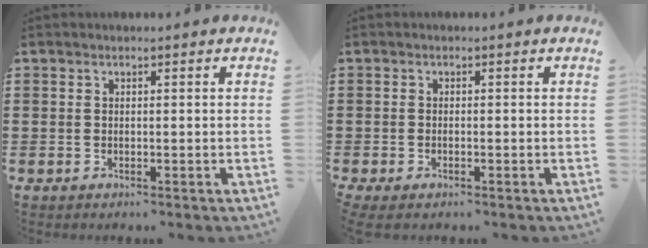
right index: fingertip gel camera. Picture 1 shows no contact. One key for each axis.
{"total": 0.6, "fx": -0.5, "fy": 0.1, "fz": 0.4, "tx": -0.008, "ty": -0.005, "tz": -0.008}